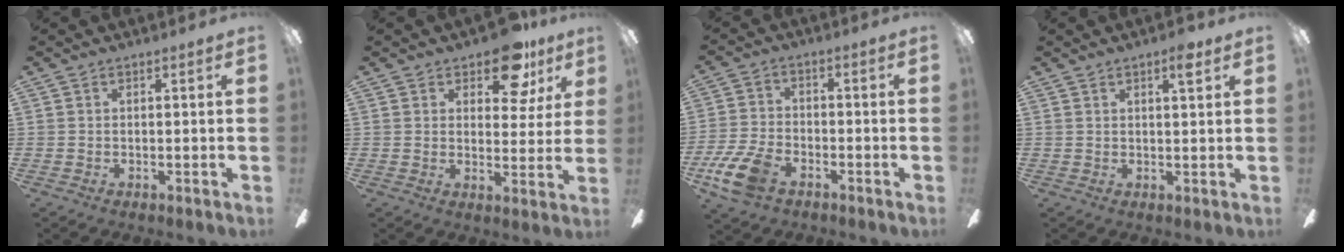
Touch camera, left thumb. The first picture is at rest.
{"total": 12.2, "force": [8.1, 6.0, 7.0], "torque": [-0.083, -0.038, 0.140]}
{"total": 10.6, "force": [-5.5, 6.0, 6.7], "torque": [-0.152, 0.020, -0.104]}
{"total": 3.6, "force": [2.5, 0.6, 2.6], "torque": [-0.033, -0.009, 0.036]}